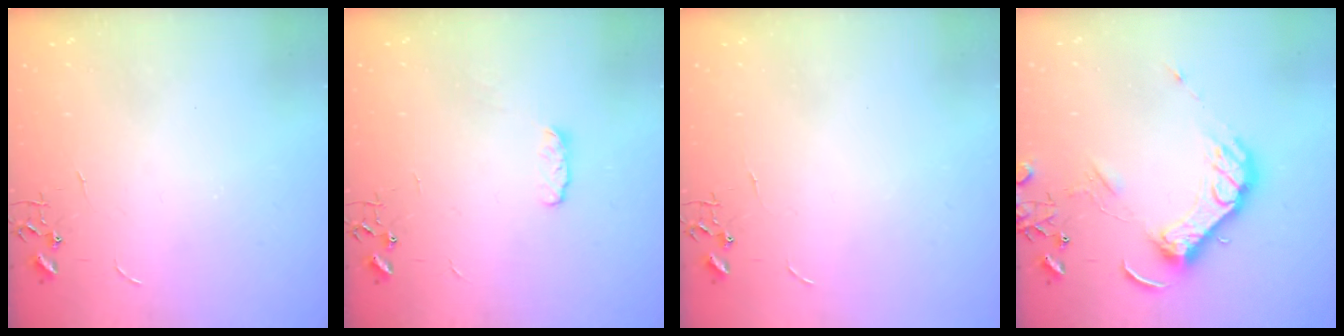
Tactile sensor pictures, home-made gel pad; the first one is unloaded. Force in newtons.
{"total": 4.8, "press": 4.8, "slide": 0.7}
{"total": 0.0}
{"total": 13.8, "press": 13.7, "slide": 2.2}